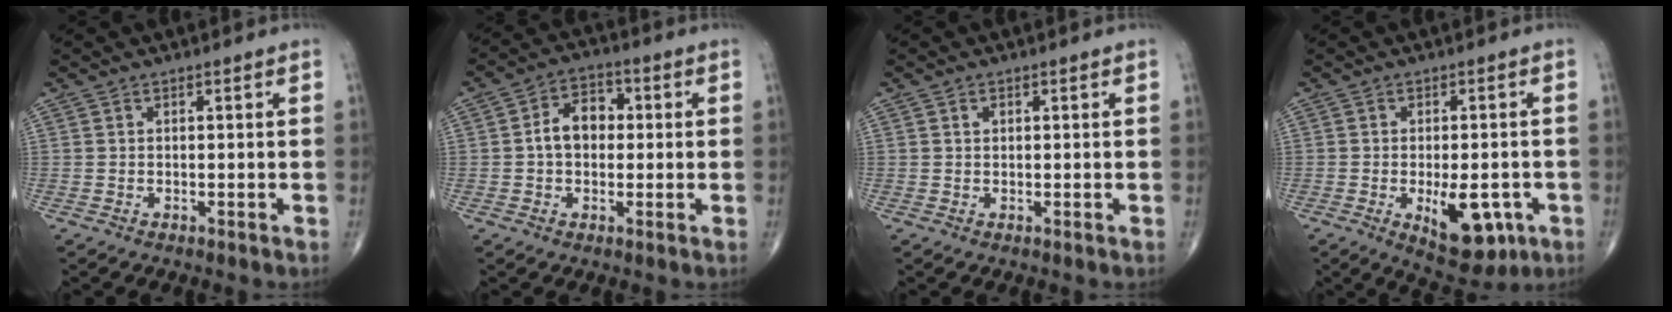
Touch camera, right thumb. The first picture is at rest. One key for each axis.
{"total": 7.3, "fx": 0.3, "fy": 5.2, "fz": 5.1, "tx": -0.068, "ty": 0.022, "tz": -0.004}
{"total": 0.9, "fx": 0.3, "fy": 0.7, "fz": 0.5, "tx": -0.007, "ty": 0.000, "tz": 0.006}
{"total": 10.9, "fx": -3.5, "fy": 5.2, "fz": 8.9, "tx": -0.104, "ty": -0.001, "tz": -0.037}